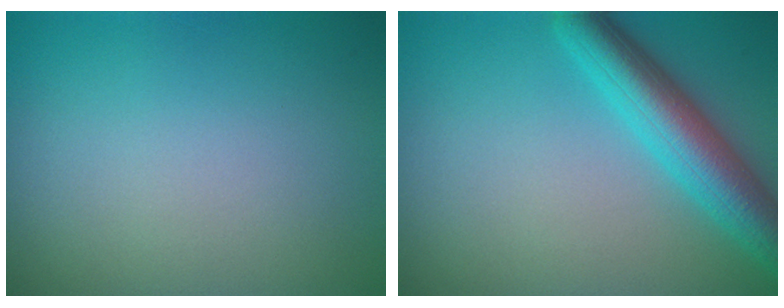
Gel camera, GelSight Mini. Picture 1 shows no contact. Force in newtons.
{"total": 6.1, "press": 6.1, "slide": 0.3}